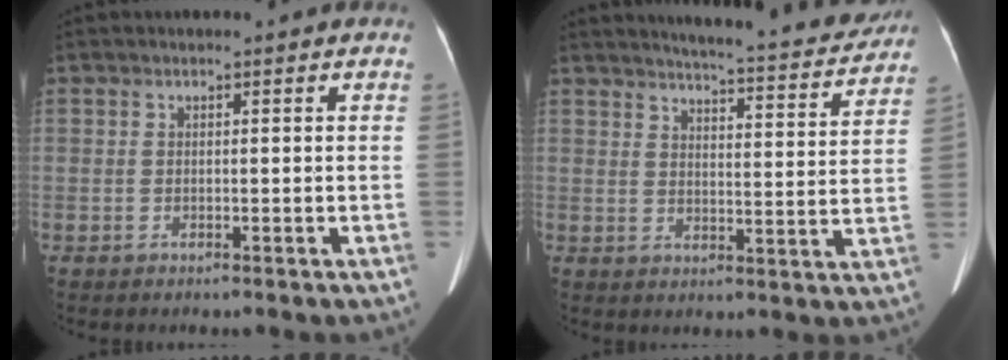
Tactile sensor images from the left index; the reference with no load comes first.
{"total": 16.9, "force": [15.7, 1.6, 5.8], "torque": [-0.080, -0.043, 0.185]}